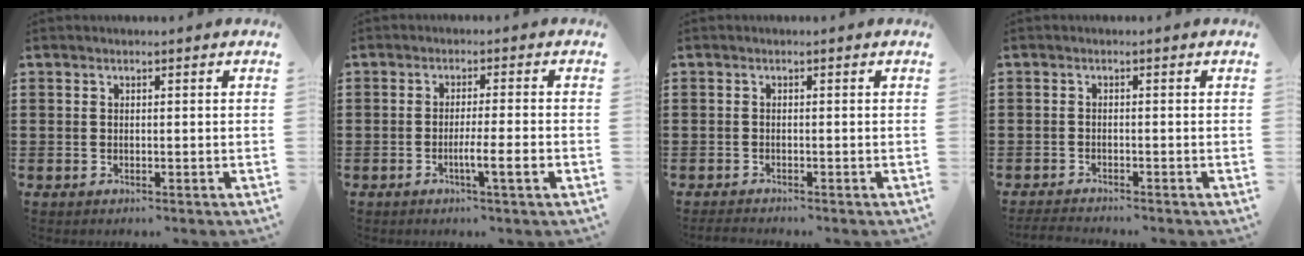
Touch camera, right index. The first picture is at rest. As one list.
[{"total": 4.4, "force": [-1.7, -0.2, 4.0], "torque": [-0.066, -0.012, -0.029]}, {"total": 0.8, "force": [-0.8, 0.0, 0.0], "torque": [-0.002, -0.001, -0.017]}, {"total": 1.6, "force": [-1.5, 0.0, 0.1], "torque": [-0.005, -0.001, -0.032]}]